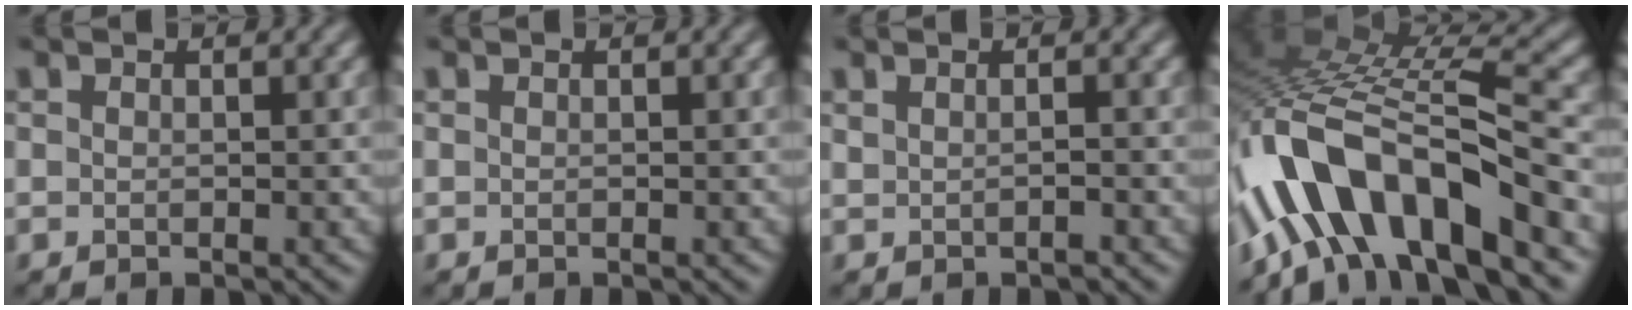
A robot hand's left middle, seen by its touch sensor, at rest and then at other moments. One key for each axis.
{"total": 0.0}
{"total": 0.8, "fx": 0.0, "fy": 0.2, "fz": 0.8, "tx": -0.016, "ty": -0.003, "tz": -0.002}
{"total": 12.7, "fx": -6.8, "fy": 4.7, "fz": 9.6, "tx": -0.163, "ty": 0.013, "tz": -0.128}